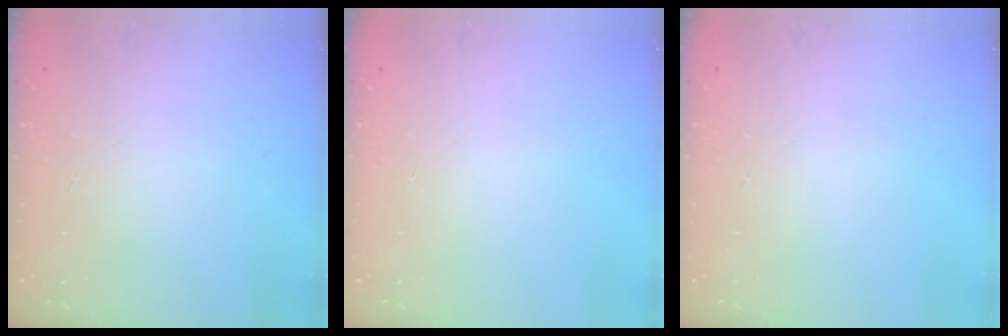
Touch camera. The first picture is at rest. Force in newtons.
{"total": 0.0}
{"total": 0.0}